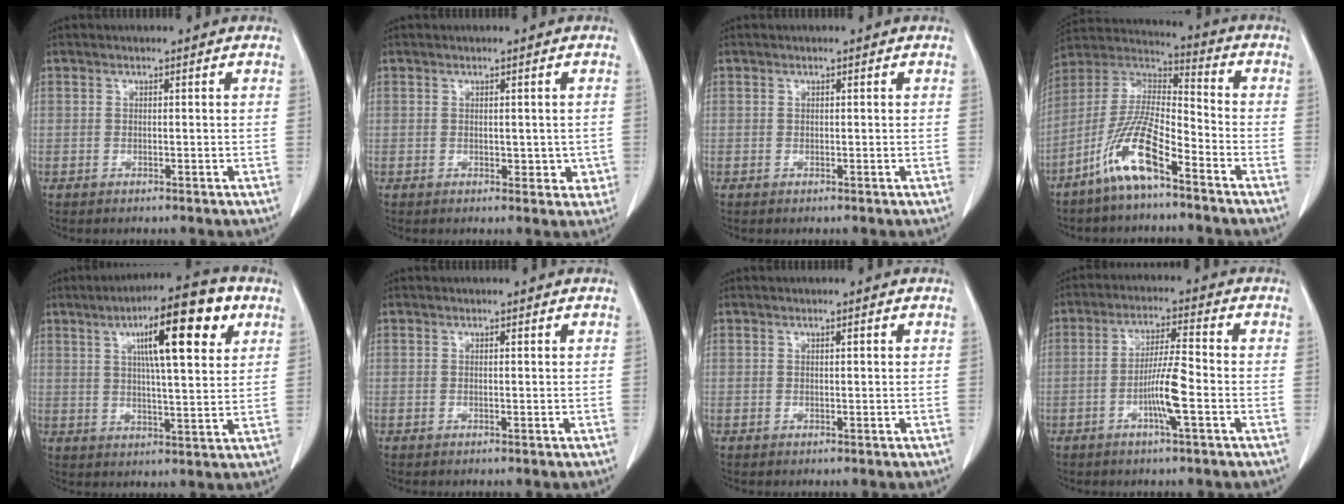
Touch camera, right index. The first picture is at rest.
{"total": 2.9, "force": [-0.2, 1.9, 2.2], "torque": [-0.016, 0.002, 0.002]}
{"total": 0.0}
{"total": 12.2, "force": [-7.2, 2.3, 9.6], "torque": [-0.199, -0.002, -0.143]}
{"total": 14.0, "force": [6.0, 2.1, 12.5], "torque": [-0.195, 0.014, 0.087]}
{"total": 0.0}
{"total": 0.5, "force": [0.3, 0.0, 0.5], "torque": [-0.008, 0.001, 0.004]}
{"total": 6.7, "force": [-2.2, -0.1, 6.3], "torque": [-0.124, -0.001, -0.043]}